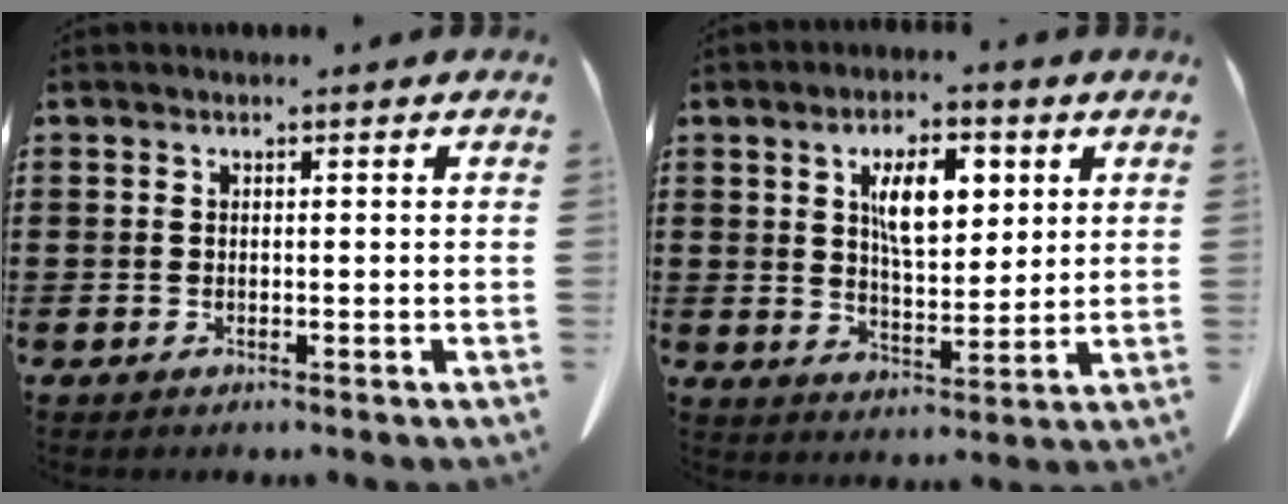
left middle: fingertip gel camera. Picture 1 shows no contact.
{"total": 9.3, "force": [4.2, 3.7, 7.4], "torque": [-0.130, -0.004, 0.067]}